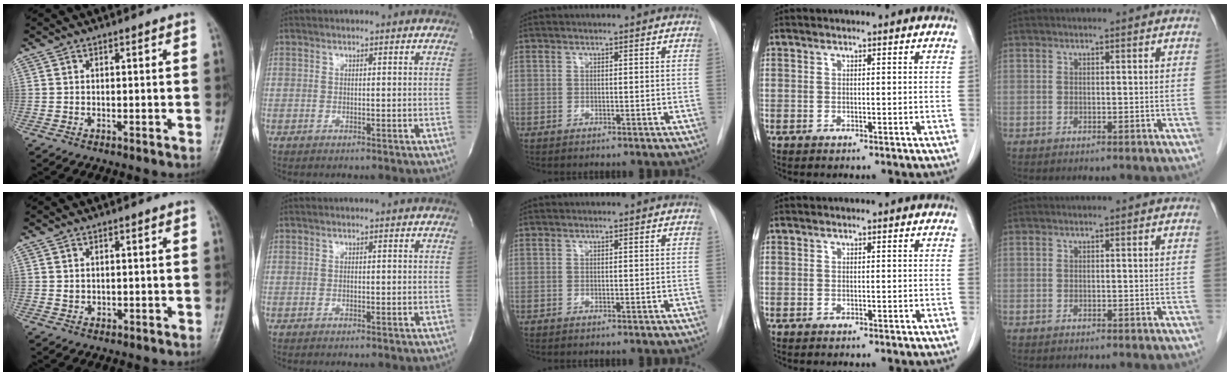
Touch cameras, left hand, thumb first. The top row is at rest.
{"thumb": {"total": 1.4, "force": [0.8, 0.7, 0.9], "torque": [-0.008, -0.007, 0.017]}}